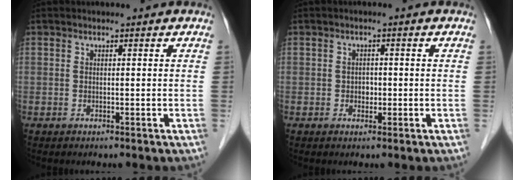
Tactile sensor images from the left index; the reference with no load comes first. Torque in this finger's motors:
{"motor_torque": [0.07, 0.16, -0.01, 0.00]}